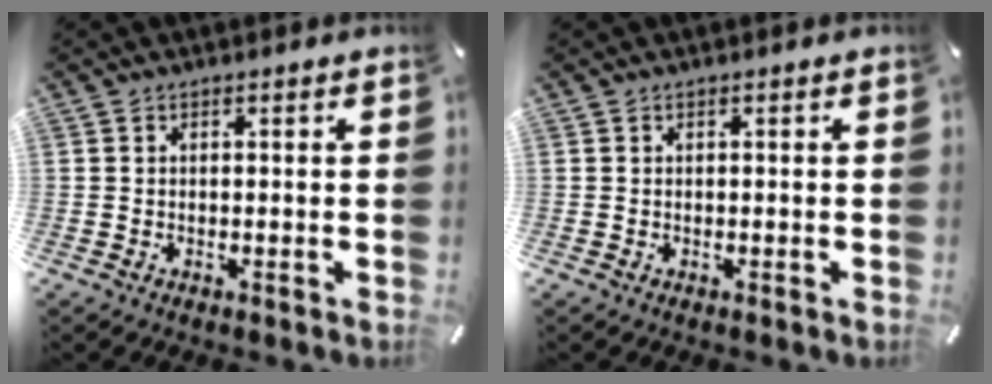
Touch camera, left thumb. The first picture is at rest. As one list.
[{"total": 0.0}]